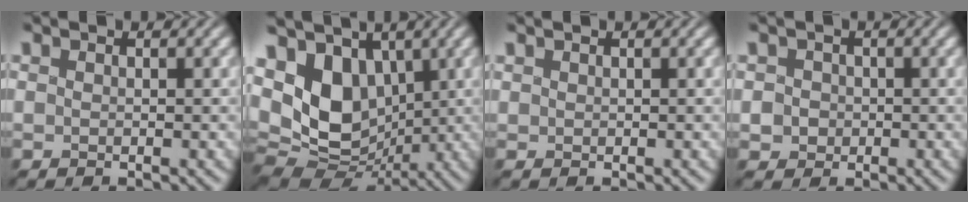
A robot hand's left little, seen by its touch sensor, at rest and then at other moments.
{"total": 9.8, "force": [1.4, 7.0, 6.7], "torque": [-0.148, -0.005, 0.026]}
{"total": 0.0}
{"total": 1.3, "force": [-0.6, 1.2, -0.1], "torque": [-0.012, -0.005, -0.001]}